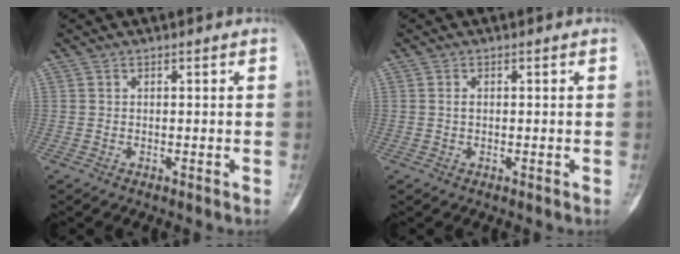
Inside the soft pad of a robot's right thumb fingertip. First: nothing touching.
{"total": 0.8, "force": [-0.1, 0.4, 0.7], "torque": [-0.013, 0.001, -0.001]}